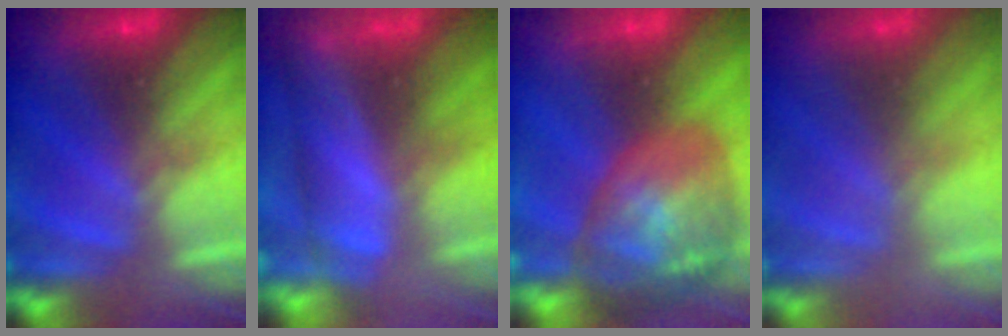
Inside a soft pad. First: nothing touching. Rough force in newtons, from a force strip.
{"total": 4.0}
{"total": 9.5}
{"total": 2.5}